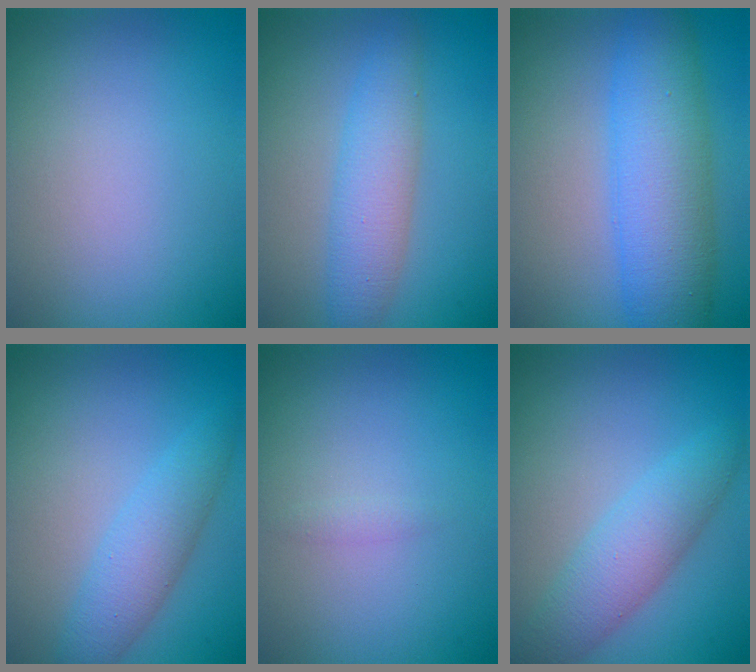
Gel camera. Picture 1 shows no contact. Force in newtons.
{"total": 4.2, "press": 4.2, "slide": 0.1}
{"total": 8.0, "press": 8.0, "slide": 0.2}
{"total": 3.8, "press": 3.8, "slide": 0.0}
{"total": 0.6, "press": 0.6, "slide": 0.0}
{"total": 4.4, "press": 4.4, "slide": 0.1}